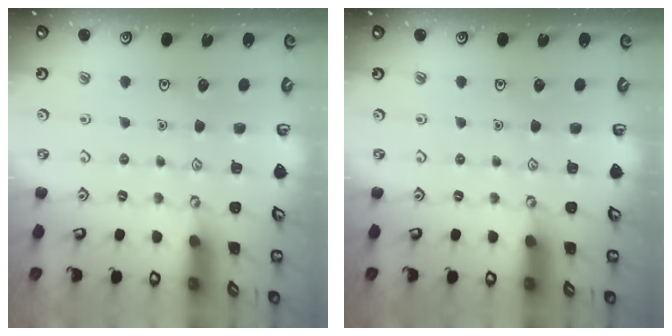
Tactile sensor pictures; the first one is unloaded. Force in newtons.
{"total": 0.0}